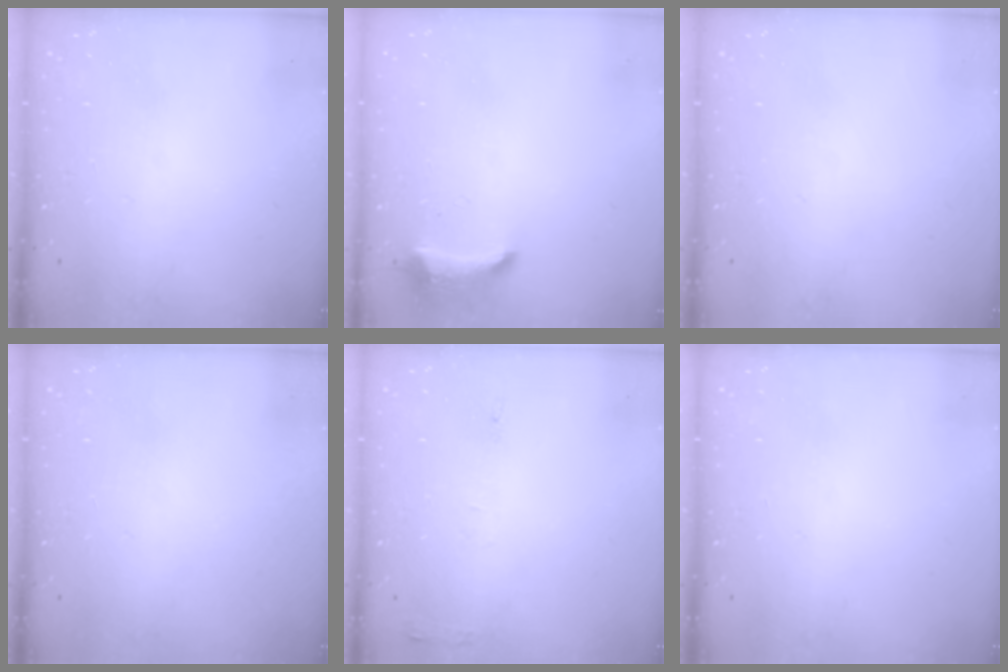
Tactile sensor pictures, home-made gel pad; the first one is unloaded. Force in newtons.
{"total": 10.1, "press": 9.0, "slide": 4.6}
{"total": 0.0}
{"total": 0.0}
{"total": 5.3, "press": 5.3, "slide": 0.6}
{"total": 0.0}